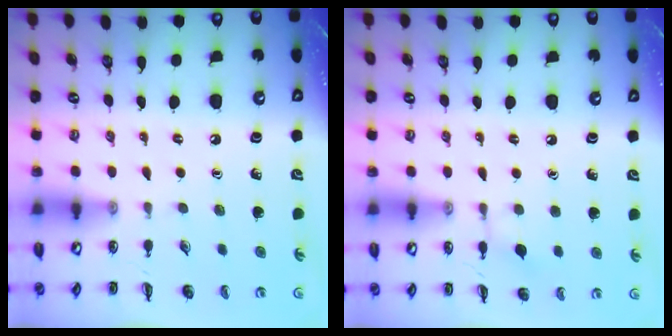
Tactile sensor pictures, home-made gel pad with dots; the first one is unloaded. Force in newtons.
{"total": 4.7, "press": 4.5, "slide": 1.2}